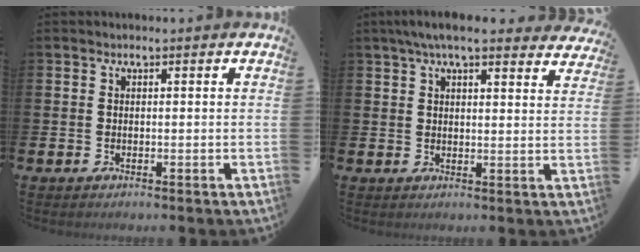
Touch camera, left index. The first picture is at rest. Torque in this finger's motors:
{"motor_torque": [1.07, -1.06, 1.04, 0.21]}